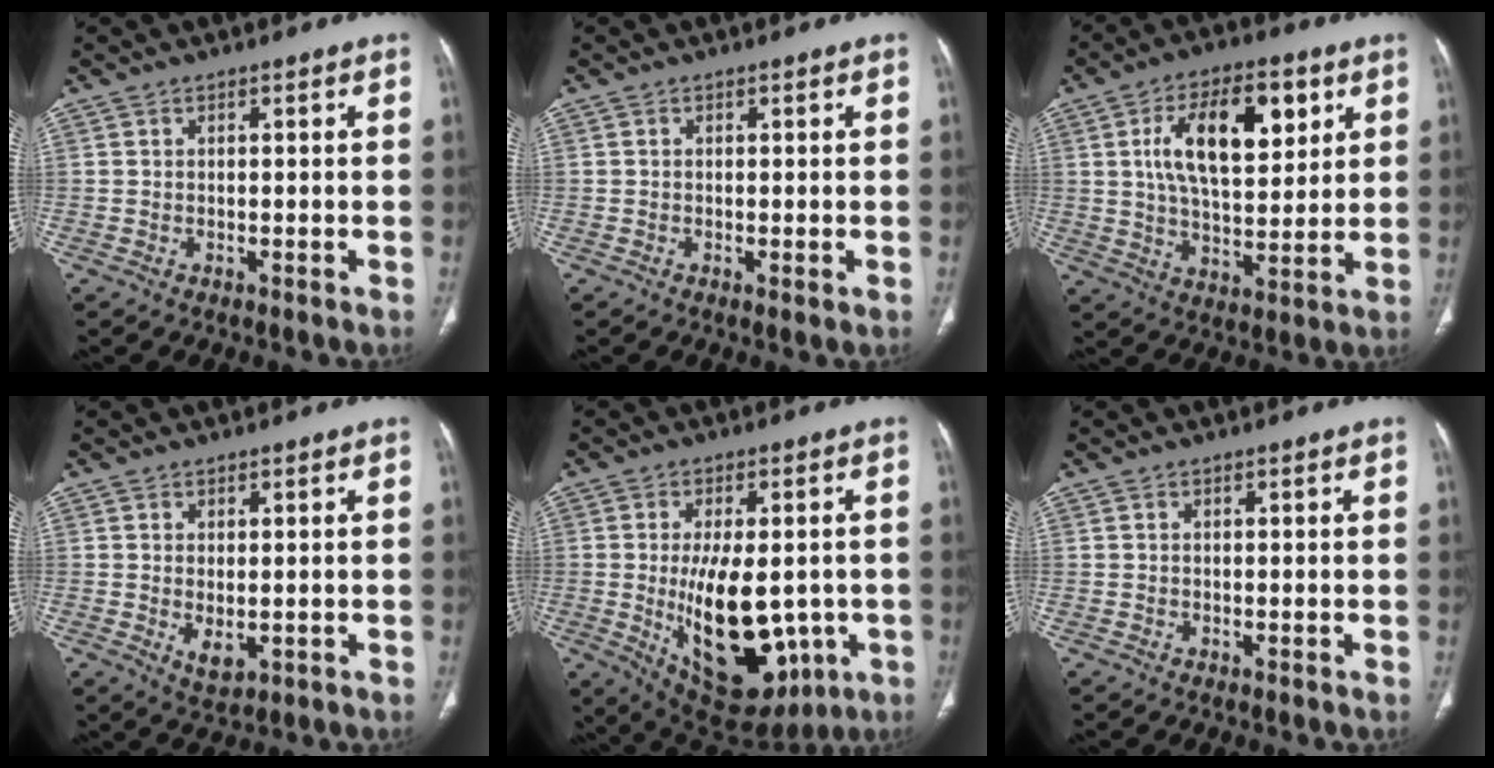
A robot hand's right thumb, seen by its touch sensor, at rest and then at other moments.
{"total": 0.6, "force": [-0.1, 0.0, 0.6], "torque": [-0.015, -0.005, -0.003]}
{"total": 16.6, "force": [5.6, 8.0, 13.4], "torque": [-0.195, -0.013, 0.096]}
{"total": 3.4, "force": [-0.4, 1.9, 2.8], "torque": [-0.044, -0.011, 0.005]}
{"total": 19.9, "force": [-3.1, 10.5, 16.6], "torque": [-0.238, -0.019, -0.013]}
{"total": 0.0}